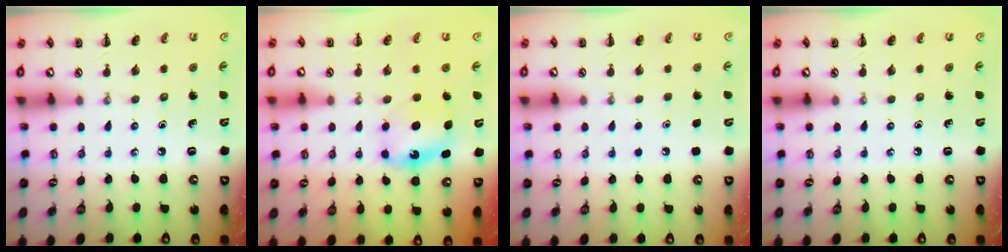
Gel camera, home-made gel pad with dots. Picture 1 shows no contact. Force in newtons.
{"total": 5.7, "press": 5.6, "slide": 1.1}
{"total": 1.5, "press": 1.5, "slide": 0.1}
{"total": 0.0}